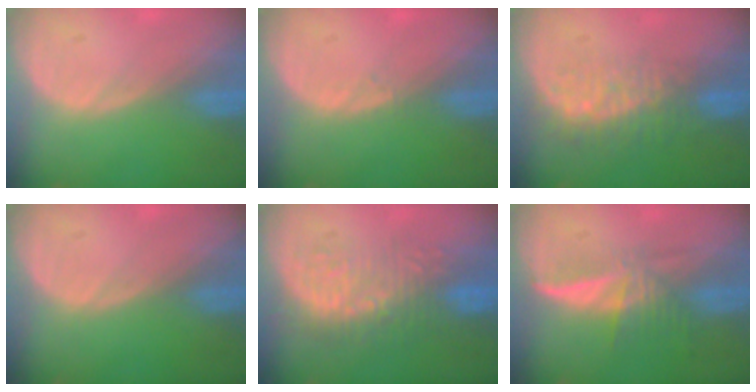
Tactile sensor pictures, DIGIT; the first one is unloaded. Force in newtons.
{"total": 0.6, "press": 0.5, "slide": 0.4}
{"total": 8.3, "press": 7.4, "slide": 3.7}
{"total": 0.0}
{"total": 8.9, "press": 8.6, "slide": 2.0}
{"total": 5.9, "press": 5.3, "slide": 2.4}